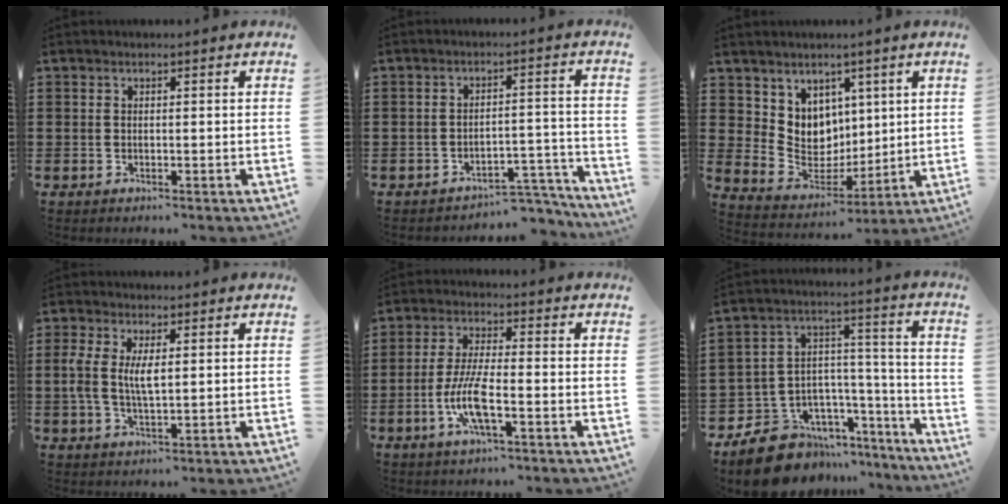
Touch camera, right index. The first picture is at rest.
{"total": 4.0, "force": [-3.8, 0.7, 1.2], "torque": [-0.024, 0.006, -0.077]}
{"total": 7.0, "force": [4.1, 5.7, 0.3], "torque": [-0.038, -0.030, 0.083]}
{"total": 4.9, "force": [0.6, 1.9, 4.5], "torque": [-0.105, 0.001, 0.004]}
{"total": 7.7, "force": [-2.8, 1.8, 6.9], "torque": [-0.155, -0.015, -0.057]}
{"total": 9.6, "force": [-7.1, 6.1, 1.9], "torque": [-0.059, 0.015, -0.127]}